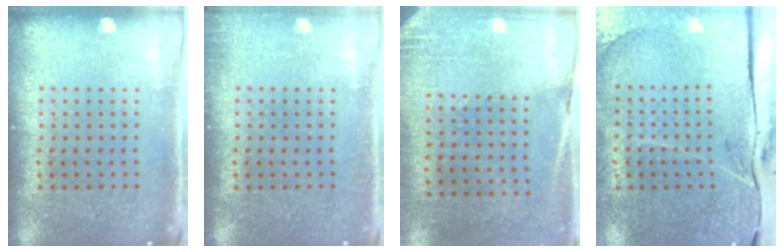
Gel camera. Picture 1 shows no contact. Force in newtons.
{"total": 0.9, "press": 0.9, "slide": 0.2}
{"total": 2.6, "press": 2.3, "slide": 1.1}
{"total": 3.9, "press": 3.3, "slide": 2.0}